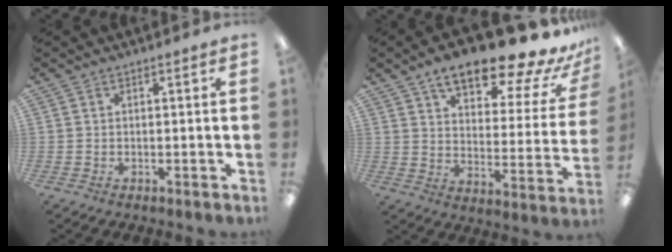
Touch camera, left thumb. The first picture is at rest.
{"total": 19.2, "force": [14.5, 5.6, 11.2], "torque": [-0.167, -0.099, 0.239]}